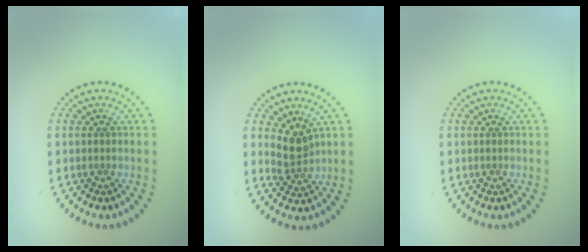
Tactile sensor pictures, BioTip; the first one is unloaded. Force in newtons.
{"total": 2.4, "press": 1.8, "slide": 1.6}
{"total": 0.0}